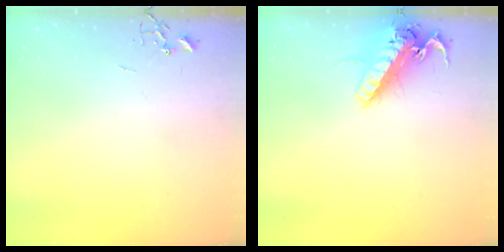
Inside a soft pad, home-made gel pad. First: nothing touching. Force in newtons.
{"total": 17.4, "press": 17.1, "slide": 3.3}